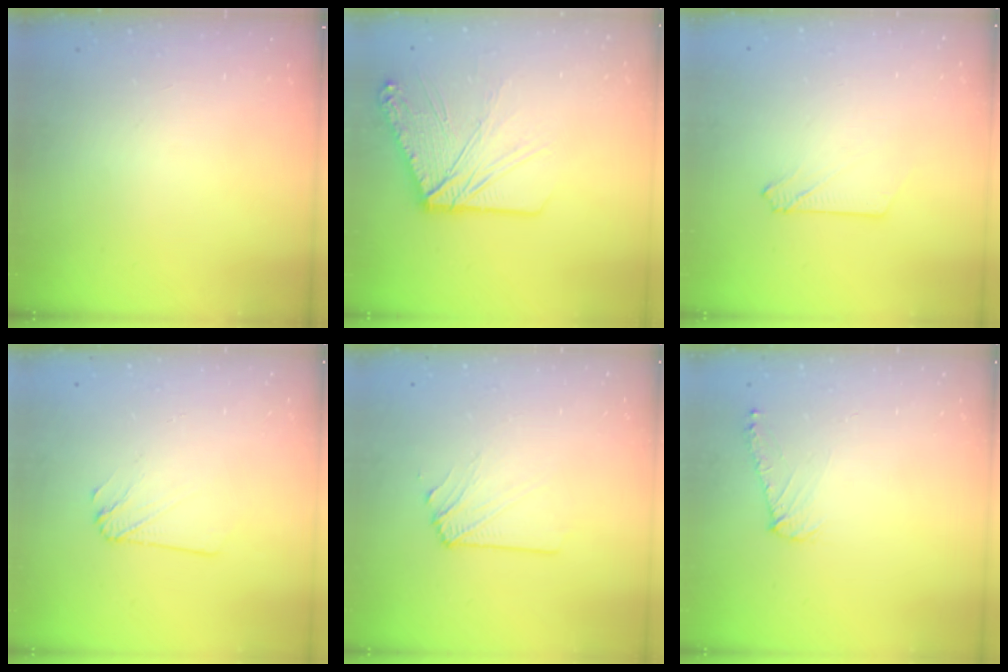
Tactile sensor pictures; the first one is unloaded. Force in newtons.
{"total": 14.4, "press": 14.3, "slide": 2.1}
{"total": 2.6, "press": 2.6, "slide": 0.3}
{"total": 2.2, "press": 2.2, "slide": 0.1}
{"total": 2.9, "press": 2.8, "slide": 0.5}
{"total": 7.3, "press": 7.2, "slide": 0.7}